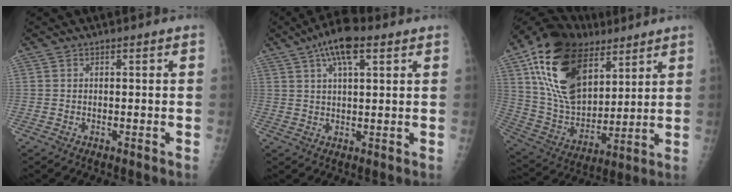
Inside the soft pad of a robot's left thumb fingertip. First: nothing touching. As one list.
[{"total": 8.8, "force": [4.6, 3.4, 6.7], "torque": [-0.106, 0.002, 0.077]}, {"total": 26.1, "force": [12.5, 15.5, 16.8], "torque": [-0.279, -0.024, 0.228]}]